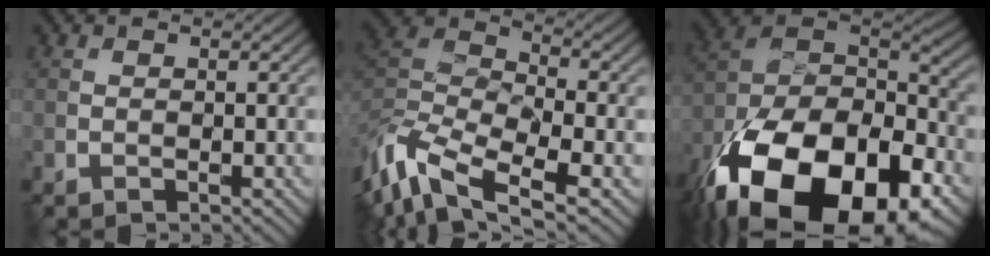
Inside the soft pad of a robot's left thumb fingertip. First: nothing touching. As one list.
[{"total": 12.9, "force": [-7.1, 5.1, 9.5], "torque": [-0.221, -0.016, -0.139]}, {"total": 23.3, "force": [-13.7, 11.9, 14.6], "torque": [-0.301, -0.077, -0.193]}]